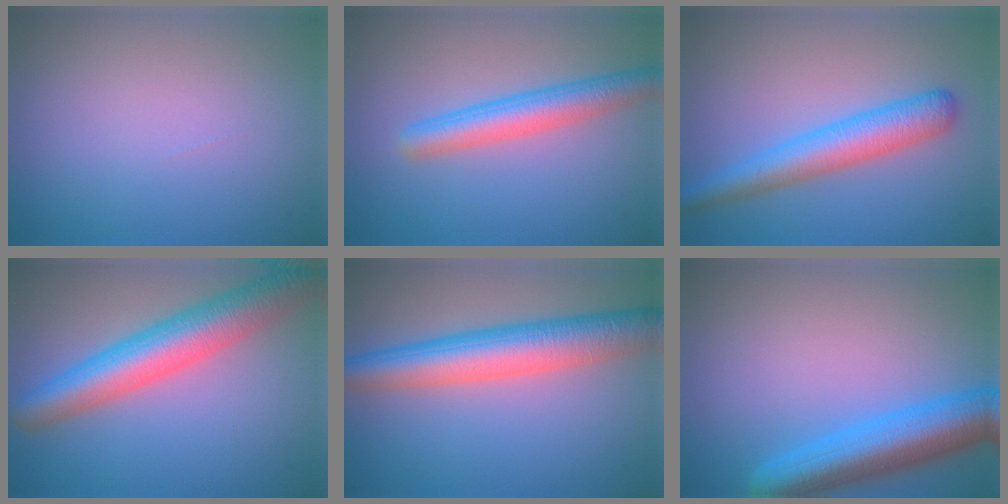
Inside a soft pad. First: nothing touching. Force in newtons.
{"total": 4.1, "press": 4.1, "slide": 0.1}
{"total": 4.8, "press": 4.8, "slide": 0.1}
{"total": 7.6, "press": 7.6, "slide": 0.4}
{"total": 7.2, "press": 7.2, "slide": 0.1}
{"total": 7.0, "press": 7.0, "slide": 0.3}